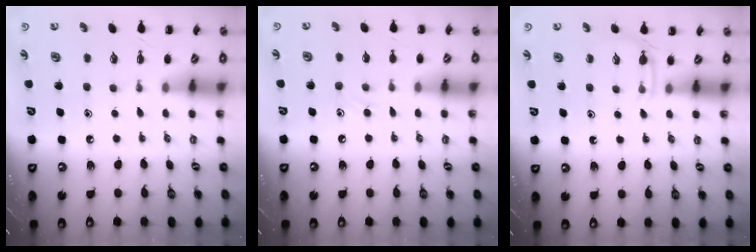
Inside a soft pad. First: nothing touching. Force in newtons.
{"total": 5.1, "press": 4.7, "slide": 1.8}
{"total": 3.3, "press": 3.1, "slide": 1.1}